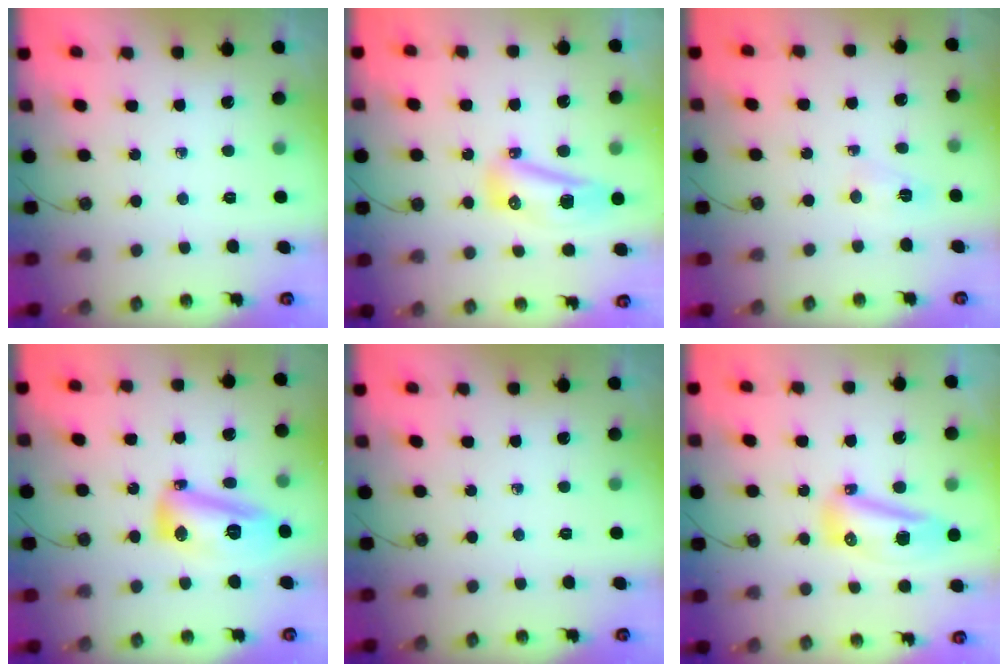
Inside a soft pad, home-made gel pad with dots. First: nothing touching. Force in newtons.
{"total": 9.6, "press": 9.5, "slide": 1.2}
{"total": 3.5, "press": 3.2, "slide": 1.6}
{"total": 13.7, "press": 13.7, "slide": 1.4}
{"total": 0.0}
{"total": 16.2, "press": 12.7, "slide": 10.1}